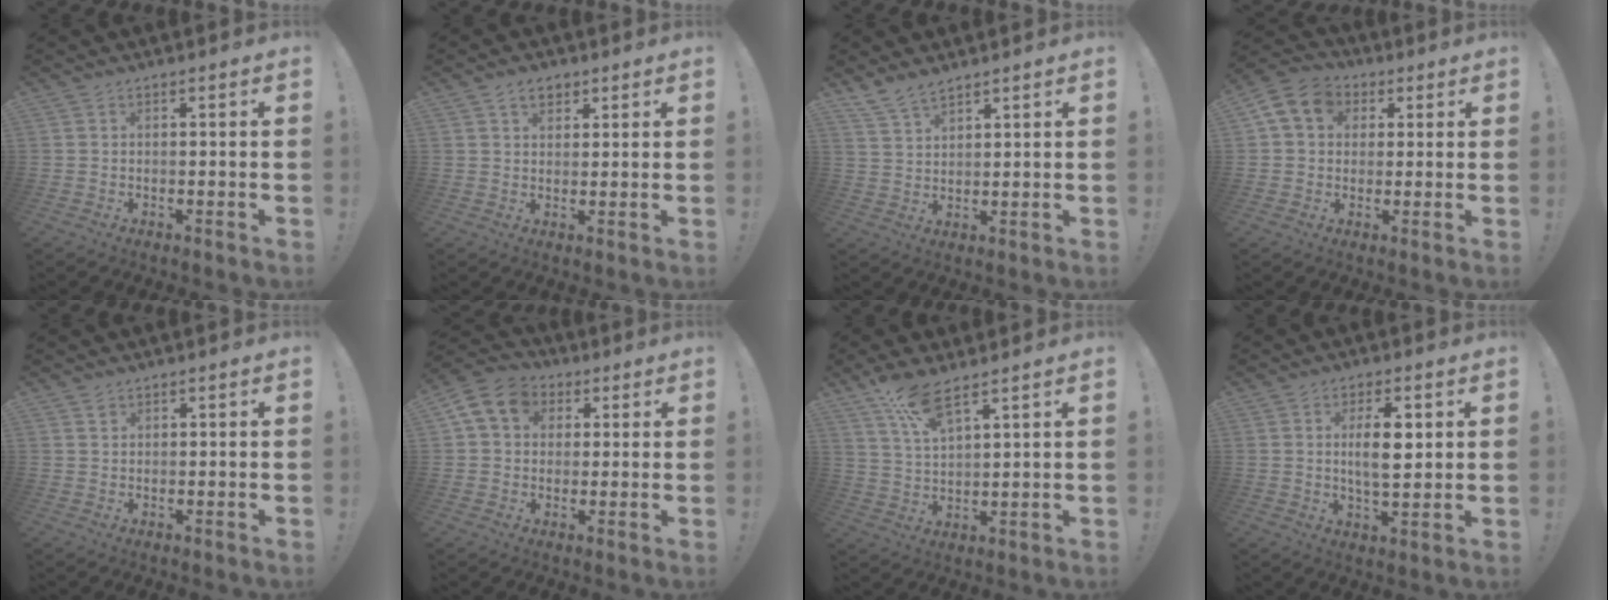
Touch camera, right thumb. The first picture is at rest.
{"total": 4.5, "force": [2.6, 2.9, 2.2], "torque": [-0.035, -0.003, 0.047]}
{"total": 6.0, "force": [5.1, 2.0, 2.4], "torque": [-0.051, -0.030, 0.099]}
{"total": 10.4, "force": [3.2, 8.4, 5.2], "torque": [-0.079, 0.003, 0.068]}
{"total": 1.1, "force": [0.7, 0.7, 0.3], "torque": [0.006, -0.005, 0.012]}
{"total": 11.0, "force": [3.4, 9.0, 5.5], "torque": [-0.093, 0.000, 0.069]}
{"total": 8.8, "force": [6.6, 1.9, 5.5], "torque": [-0.111, -0.030, 0.120]}
{"total": 9.2, "force": [2.0, 3.6, 8.3], "torque": [-0.136, -0.004, 0.027]}